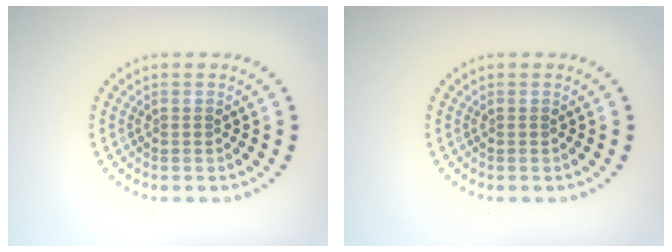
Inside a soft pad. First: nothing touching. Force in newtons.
{"total": 0.0}